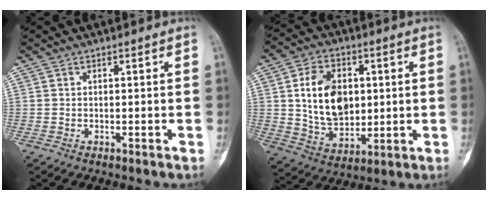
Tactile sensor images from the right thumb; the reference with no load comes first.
{"total": 14.2, "force": [2.3, 9.8, 10.0], "torque": [-0.140, -0.013, 0.047]}